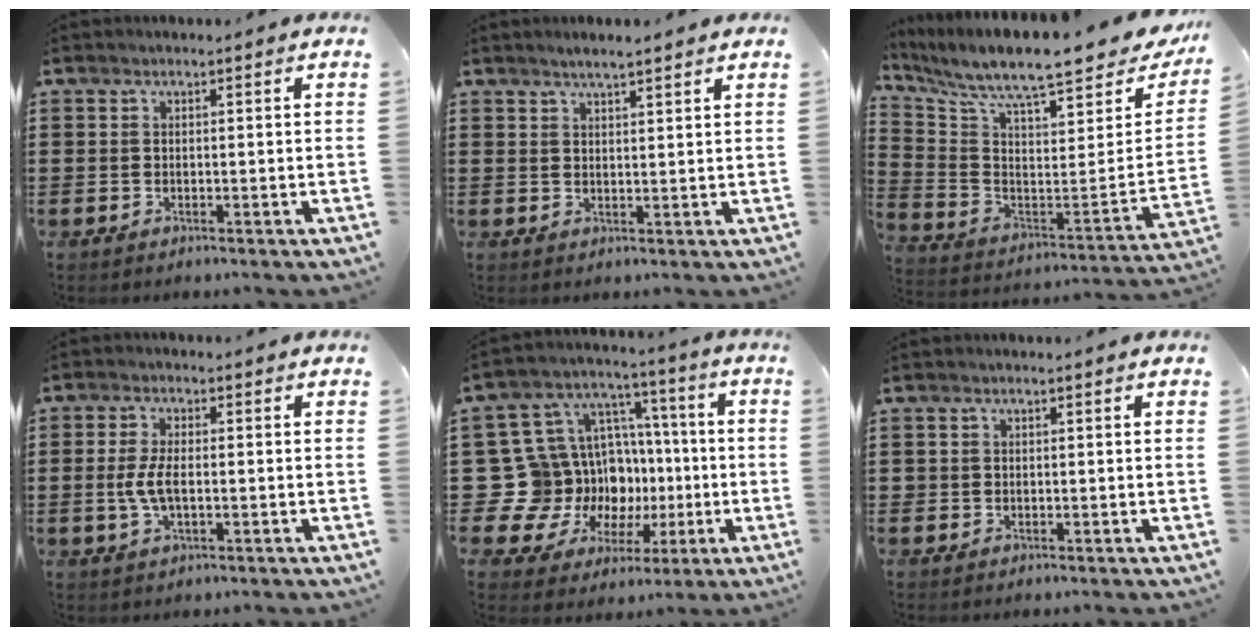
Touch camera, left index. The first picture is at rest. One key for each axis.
{"total": 2.3, "fx": 2.1, "fy": 0.0, "fz": 1.0, "tx": -0.023, "ty": 0.000, "tz": 0.038}
{"total": 9.3, "fx": 8.1, "fy": 0.6, "fz": 4.6, "tx": -0.110, "ty": -0.075, "tz": 0.129}
{"total": 4.2, "fx": -0.6, "fy": 1.8, "fz": 3.8, "tx": -0.096, "ty": -0.007, "tz": -0.019}
{"total": 15.1, "fx": -2.1, "fy": 14.2, "fz": 4.6, "tx": -0.145, "ty": -0.031, "tz": 0.002}
{"total": 0.6, "fx": 0.1, "fy": 0.6, "fz": 0.1, "tx": -0.004, "ty": 0.004, "tz": 0.002}